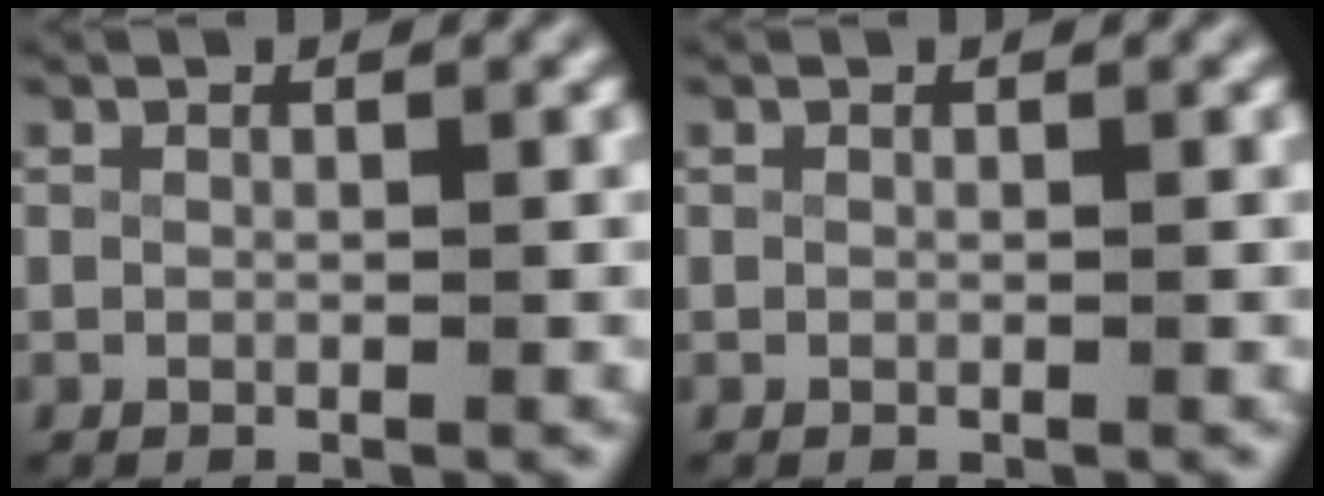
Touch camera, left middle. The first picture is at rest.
{"total": 0.0}